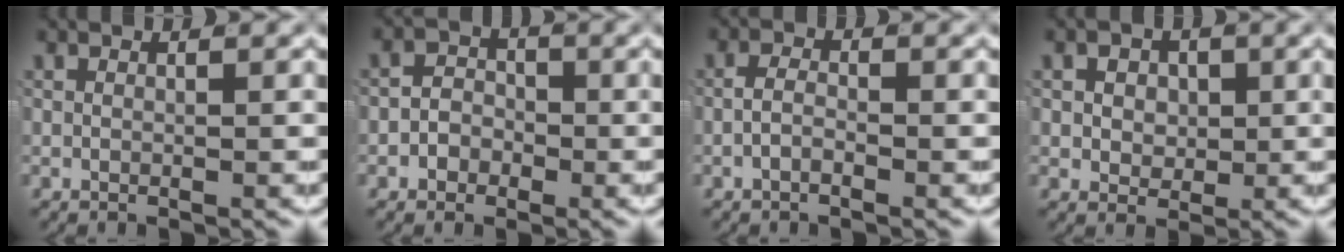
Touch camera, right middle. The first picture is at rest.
{"total": 2.4, "force": [-1.1, 2.0, 0.8], "torque": [0.000, -0.003, -0.024]}
{"total": 1.4, "force": [-0.8, 0.5, 1.0], "torque": [-0.015, -0.001, -0.016]}
{"total": 2.9, "force": [0.1, 2.5, 1.6], "torque": [-0.023, -0.015, 0.008]}